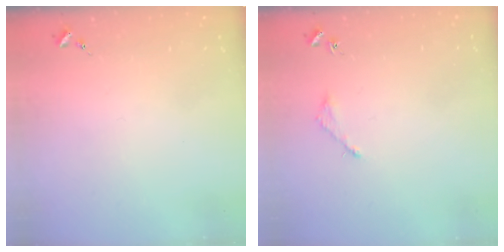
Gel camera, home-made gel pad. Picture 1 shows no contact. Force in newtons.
{"total": 3.0, "press": 3.0, "slide": 0.4}